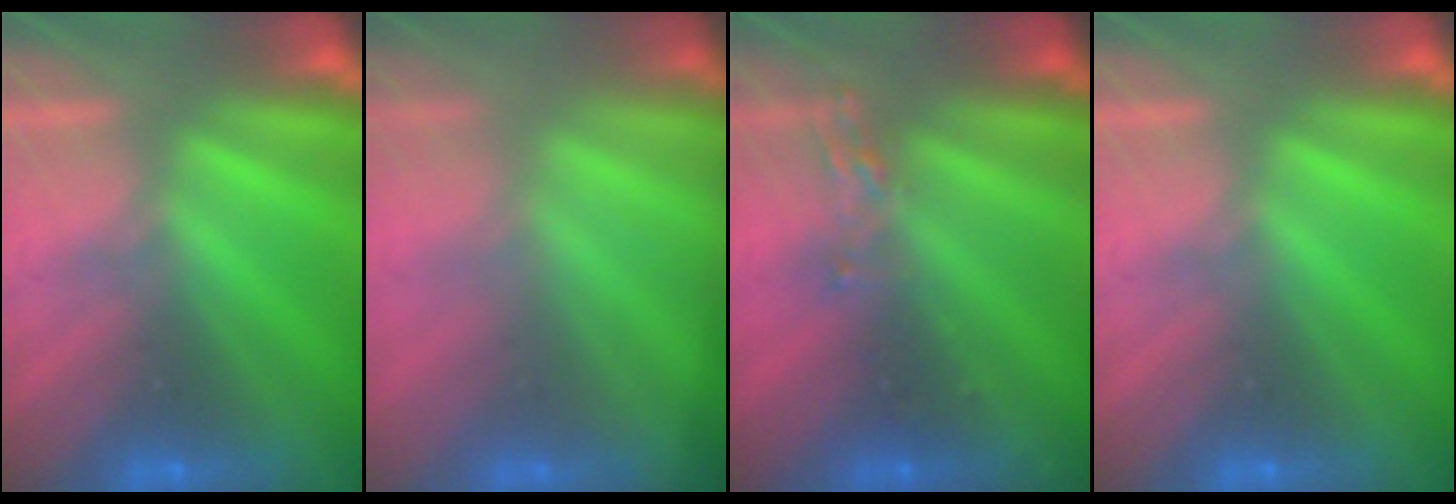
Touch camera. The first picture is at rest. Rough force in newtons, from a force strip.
{"total": 1.4}
{"total": 2.5}
{"total": 0.0}